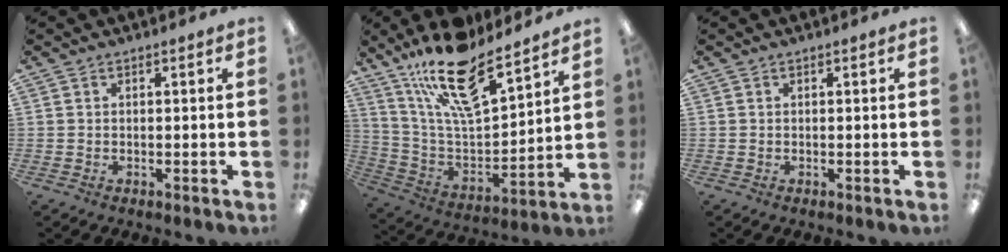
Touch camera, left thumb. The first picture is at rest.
{"total": 20.0, "force": [14.8, 6.7, 11.8], "torque": [-0.213, -0.090, 0.256]}
{"total": 0.0}